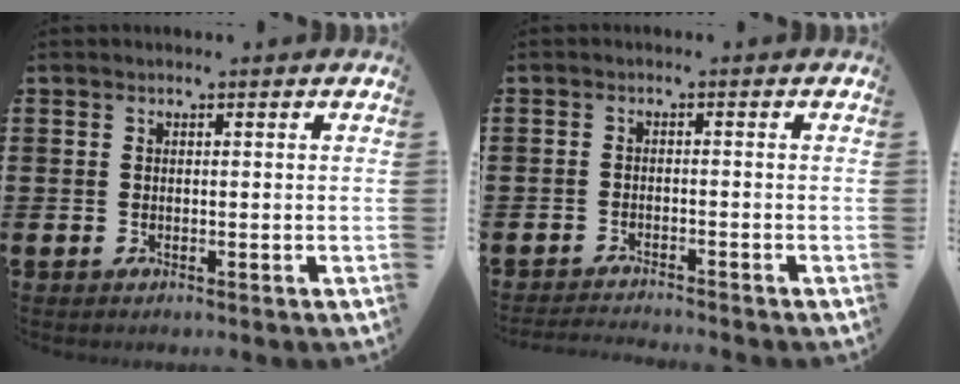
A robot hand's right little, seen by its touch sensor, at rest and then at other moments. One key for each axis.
{"total": 1.5, "fx": -1.5, "fy": -0.2, "fz": 0.1, "tx": -0.003, "ty": 0.003, "tz": -0.030}